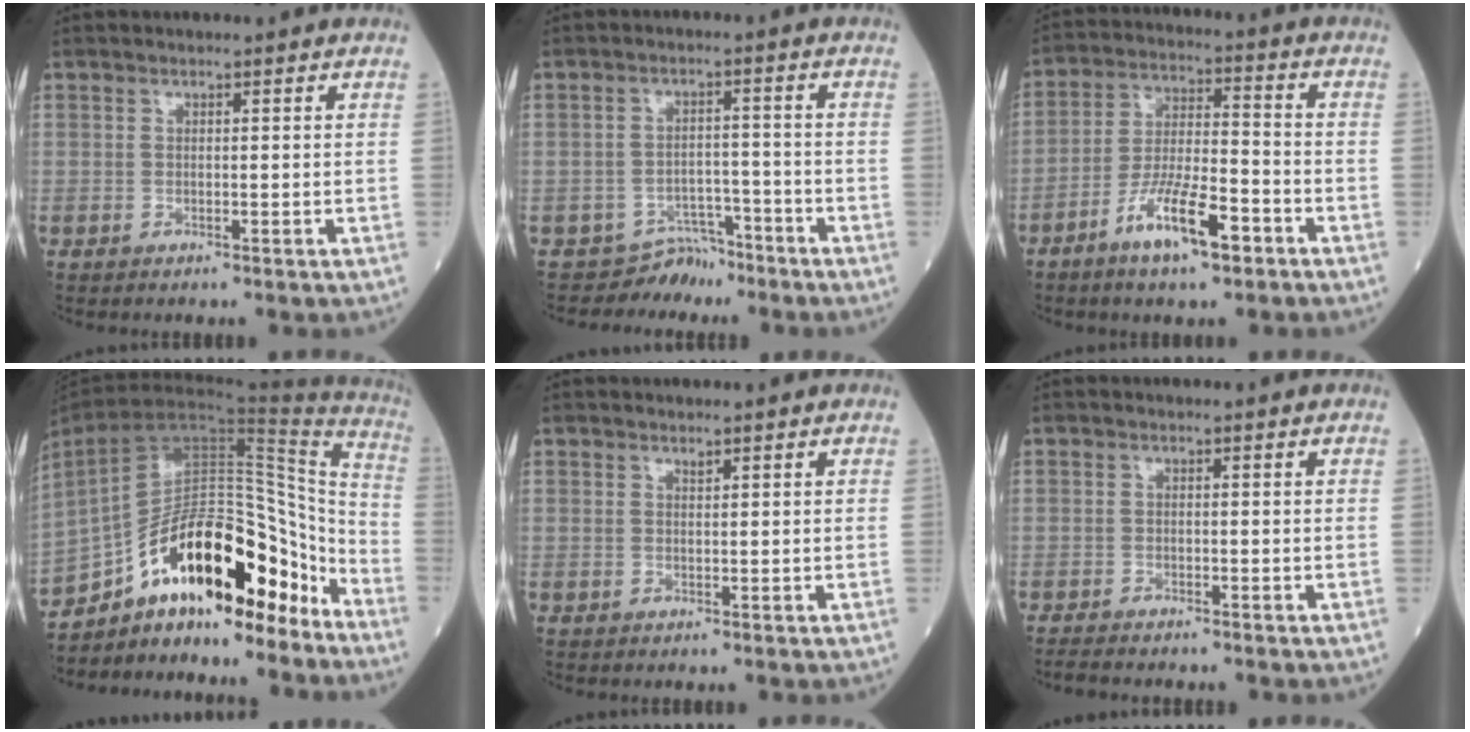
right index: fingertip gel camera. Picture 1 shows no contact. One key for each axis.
{"total": 3.8, "fx": -3.3, "fy": 1.5, "fz": -0.9, "tx": 0.017, "ty": 0.017, "tz": -0.051}
{"total": 10.2, "fx": -5.6, "fy": 2.0, "fz": 8.2, "tx": -0.160, "ty": -0.005, "tz": -0.104}
{"total": 23.6, "fx": -16.0, "fy": 7.9, "fz": 15.6, "tx": -0.261, "ty": 0.033, "tz": -0.255}
{"total": 0.6, "fx": 0.5, "fy": -0.1, "fz": 0.2, "tx": -0.009, "ty": -0.005, "tz": 0.010}
{"total": 3.5, "fx": -3.2, "fy": 0.4, "fz": 1.4, "tx": -0.024, "ty": -0.009, "tz": -0.049}